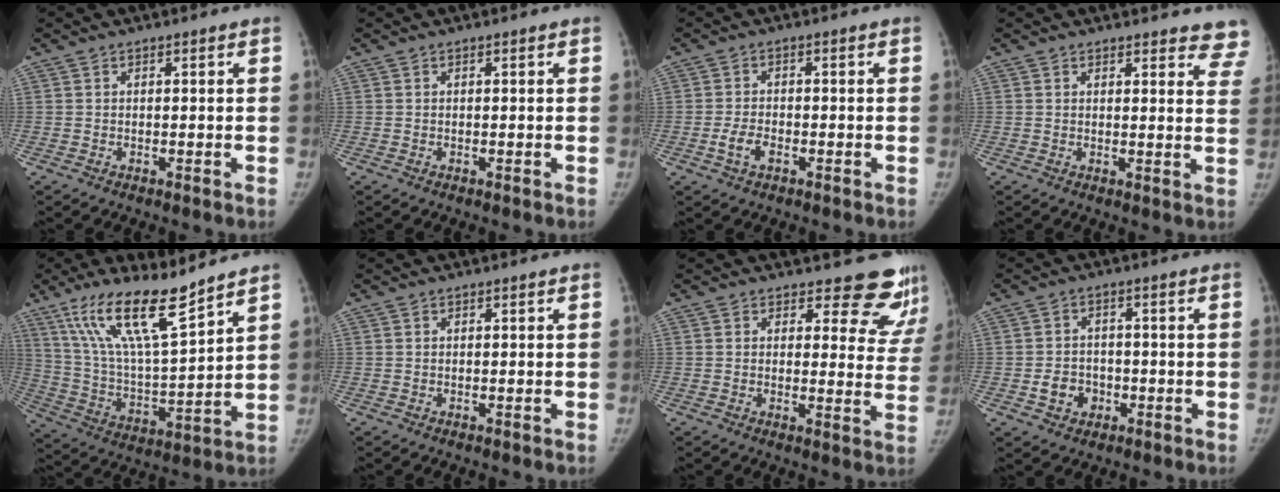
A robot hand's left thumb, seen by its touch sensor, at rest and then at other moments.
{"total": 0.0}
{"total": 3.5, "force": [-1.5, 2.0, 2.5], "torque": [-0.052, 0.011, -0.027]}
{"total": 9.5, "force": [9.0, 2.5, 2.0], "torque": [0.026, -0.050, 0.069]}
{"total": 17.6, "force": [12.4, 3.3, 12.1], "torque": [-0.205, -0.064, 0.240]}
{"total": 0.0}
{"total": 12.2, "force": [11.2, 4.5, 1.8], "torque": [0.034, -0.098, 0.101]}
{"total": 5.2, "force": [-1.6, 4.4, 2.2], "torque": [-0.017, 0.015, -0.024]}